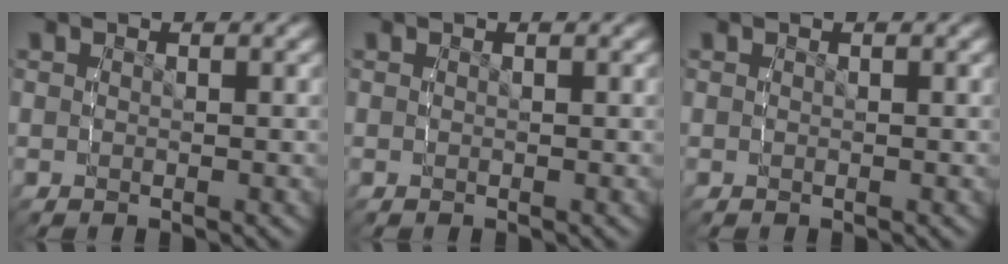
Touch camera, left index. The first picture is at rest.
{"total": 0.0}
{"total": 0.0}